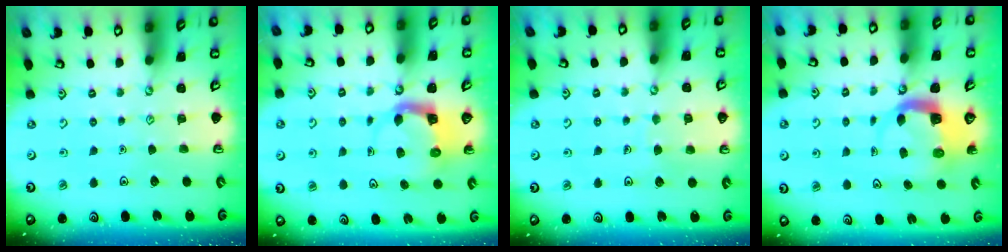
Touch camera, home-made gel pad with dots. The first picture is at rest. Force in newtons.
{"total": 3.8, "press": 3.8, "slide": 0.7}
{"total": 4.7, "press": 4.7, "slide": 0.3}
{"total": 4.5, "press": 4.5, "slide": 0.6}